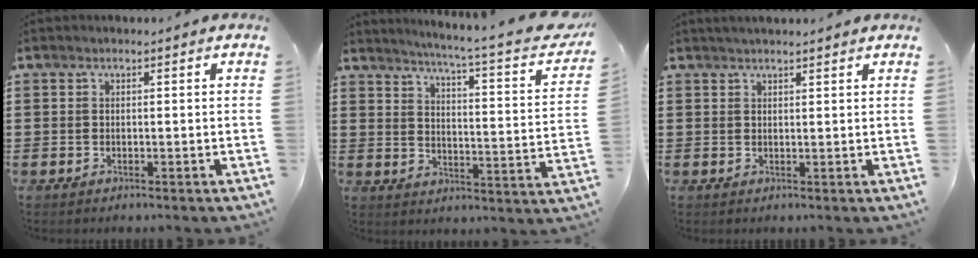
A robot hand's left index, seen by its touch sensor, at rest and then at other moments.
{"total": 5.5, "force": [4.4, -0.9, 3.2], "torque": [-0.065, -0.046, 0.063]}
{"total": 1.3, "force": [1.2, 0.0, 0.3], "torque": [-0.008, 0.002, 0.023]}